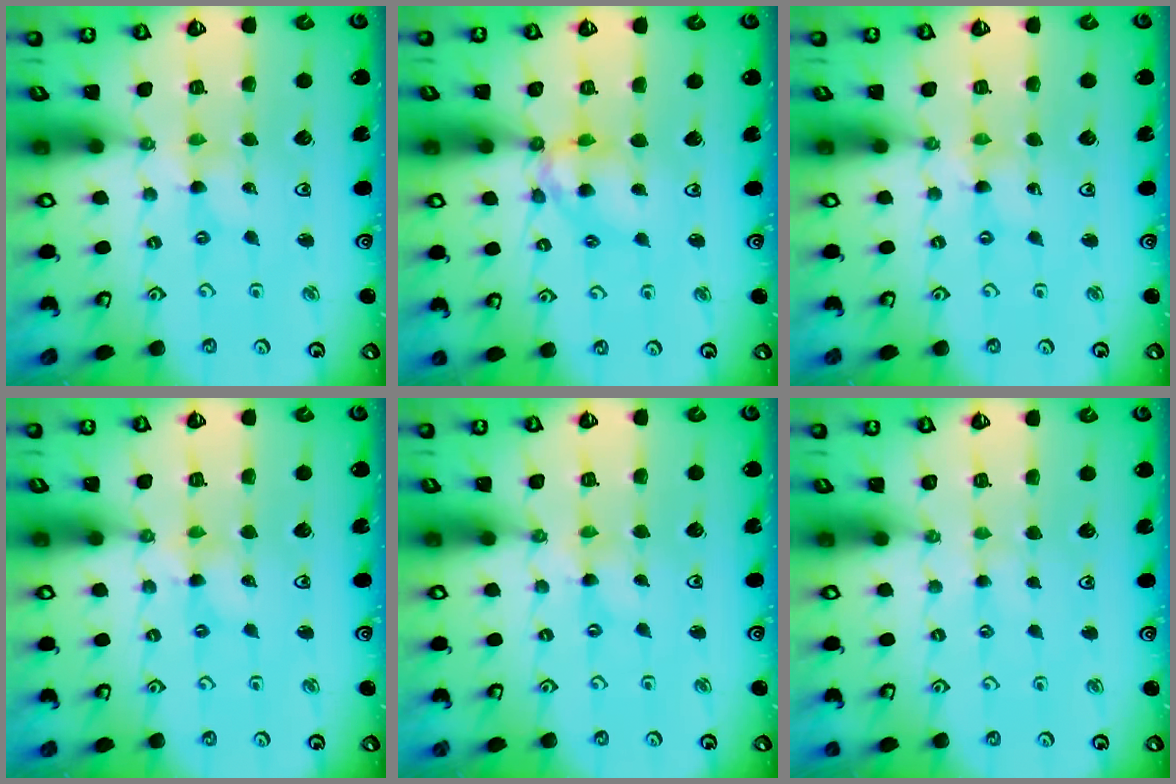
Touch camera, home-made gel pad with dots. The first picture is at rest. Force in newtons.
{"total": 10.9, "press": 10.8, "slide": 1.3}
{"total": 0.0}
{"total": 2.2, "press": 2.2, "slide": 0.1}
{"total": 0.0}
{"total": 0.6, "press": 0.6, "slide": 0.2}